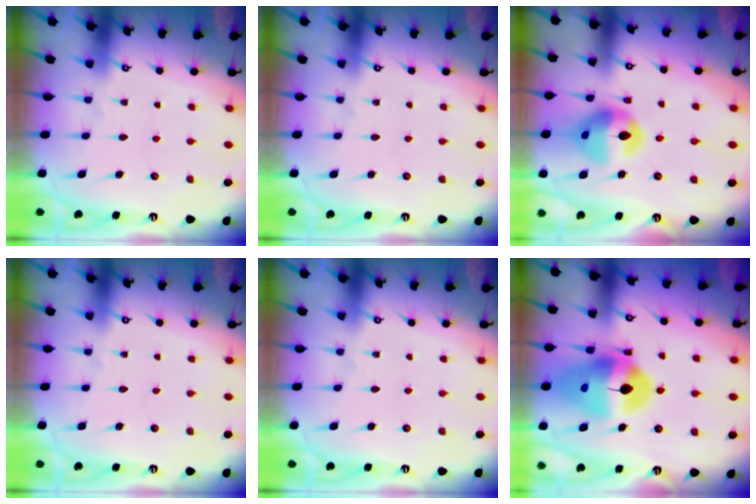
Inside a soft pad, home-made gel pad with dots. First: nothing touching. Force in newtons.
{"total": 0.0}
{"total": 13.9, "press": 13.8, "slide": 1.4}
{"total": 0.0}
{"total": 0.0}
{"total": 18.1, "press": 17.9, "slide": 2.2}